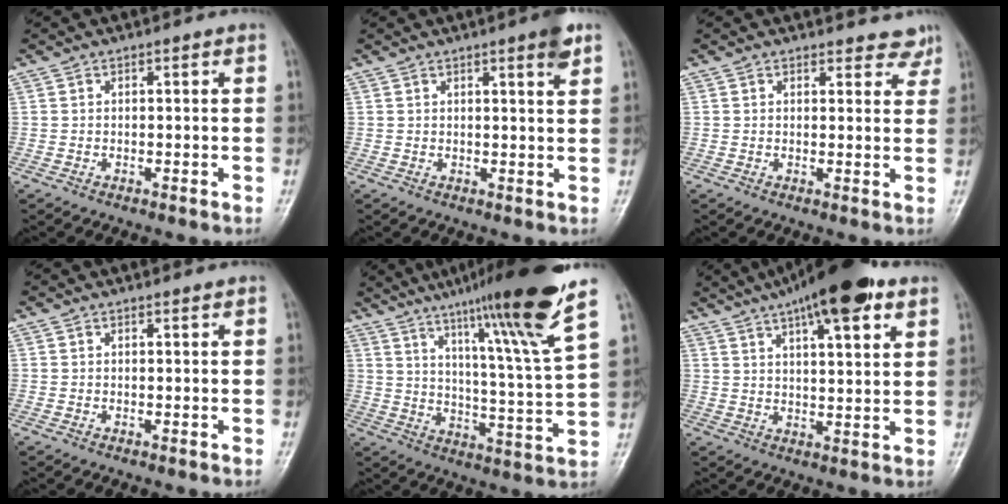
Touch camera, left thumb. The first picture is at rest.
{"total": 3.7, "force": [2.3, 0.4, 2.8], "torque": [-0.034, -0.012, 0.029]}
{"total": 4.6, "force": [4.2, 1.9, 0.4], "torque": [0.029, -0.025, 0.033]}
{"total": 0.6, "force": [0.5, 0.0, 0.2], "torque": [-0.005, -0.005, 0.007]}
{"total": 20.9, "force": [13.8, 0.4, 15.8], "torque": [-0.224, -0.061, 0.205]}
{"total": 16.3, "force": [9.9, 4.6, 12.1], "torque": [-0.172, -0.019, 0.152]}